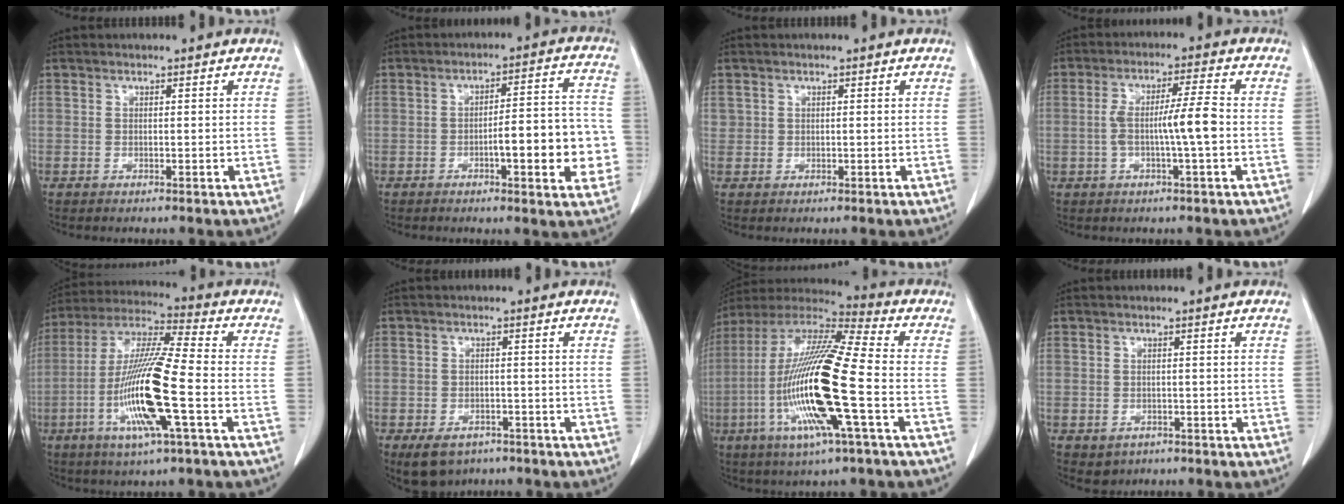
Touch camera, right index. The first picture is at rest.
{"total": 11.0, "force": [-2.7, 2.3, 10.4], "torque": [-0.133, 0.022, -0.034]}
{"total": 0.7, "force": [0.3, 0.6, 0.1], "torque": [0.009, 0.004, 0.003]}
{"total": 6.8, "force": [-1.0, -0.1, 6.7], "torque": [-0.128, 0.012, -0.017]}
{"total": 15.8, "force": [-4.6, 0.4, 15.1], "torque": [-0.311, -0.013, -0.093]}
{"total": 6.2, "force": [-4.3, 3.7, 2.4], "torque": [-0.042, -0.001, -0.059]}
{"total": 20.8, "force": [-4.9, 1.1, 20.2], "torque": [-0.422, -0.019, -0.100]}
{"total": 2.7, "force": [-1.6, 2.1, 0.6], "torque": [-0.006, 0.005, -0.015]}